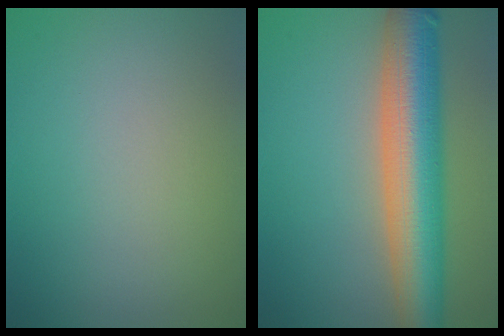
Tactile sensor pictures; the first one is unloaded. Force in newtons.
{"total": 9.8, "press": 9.7, "slide": 0.5}